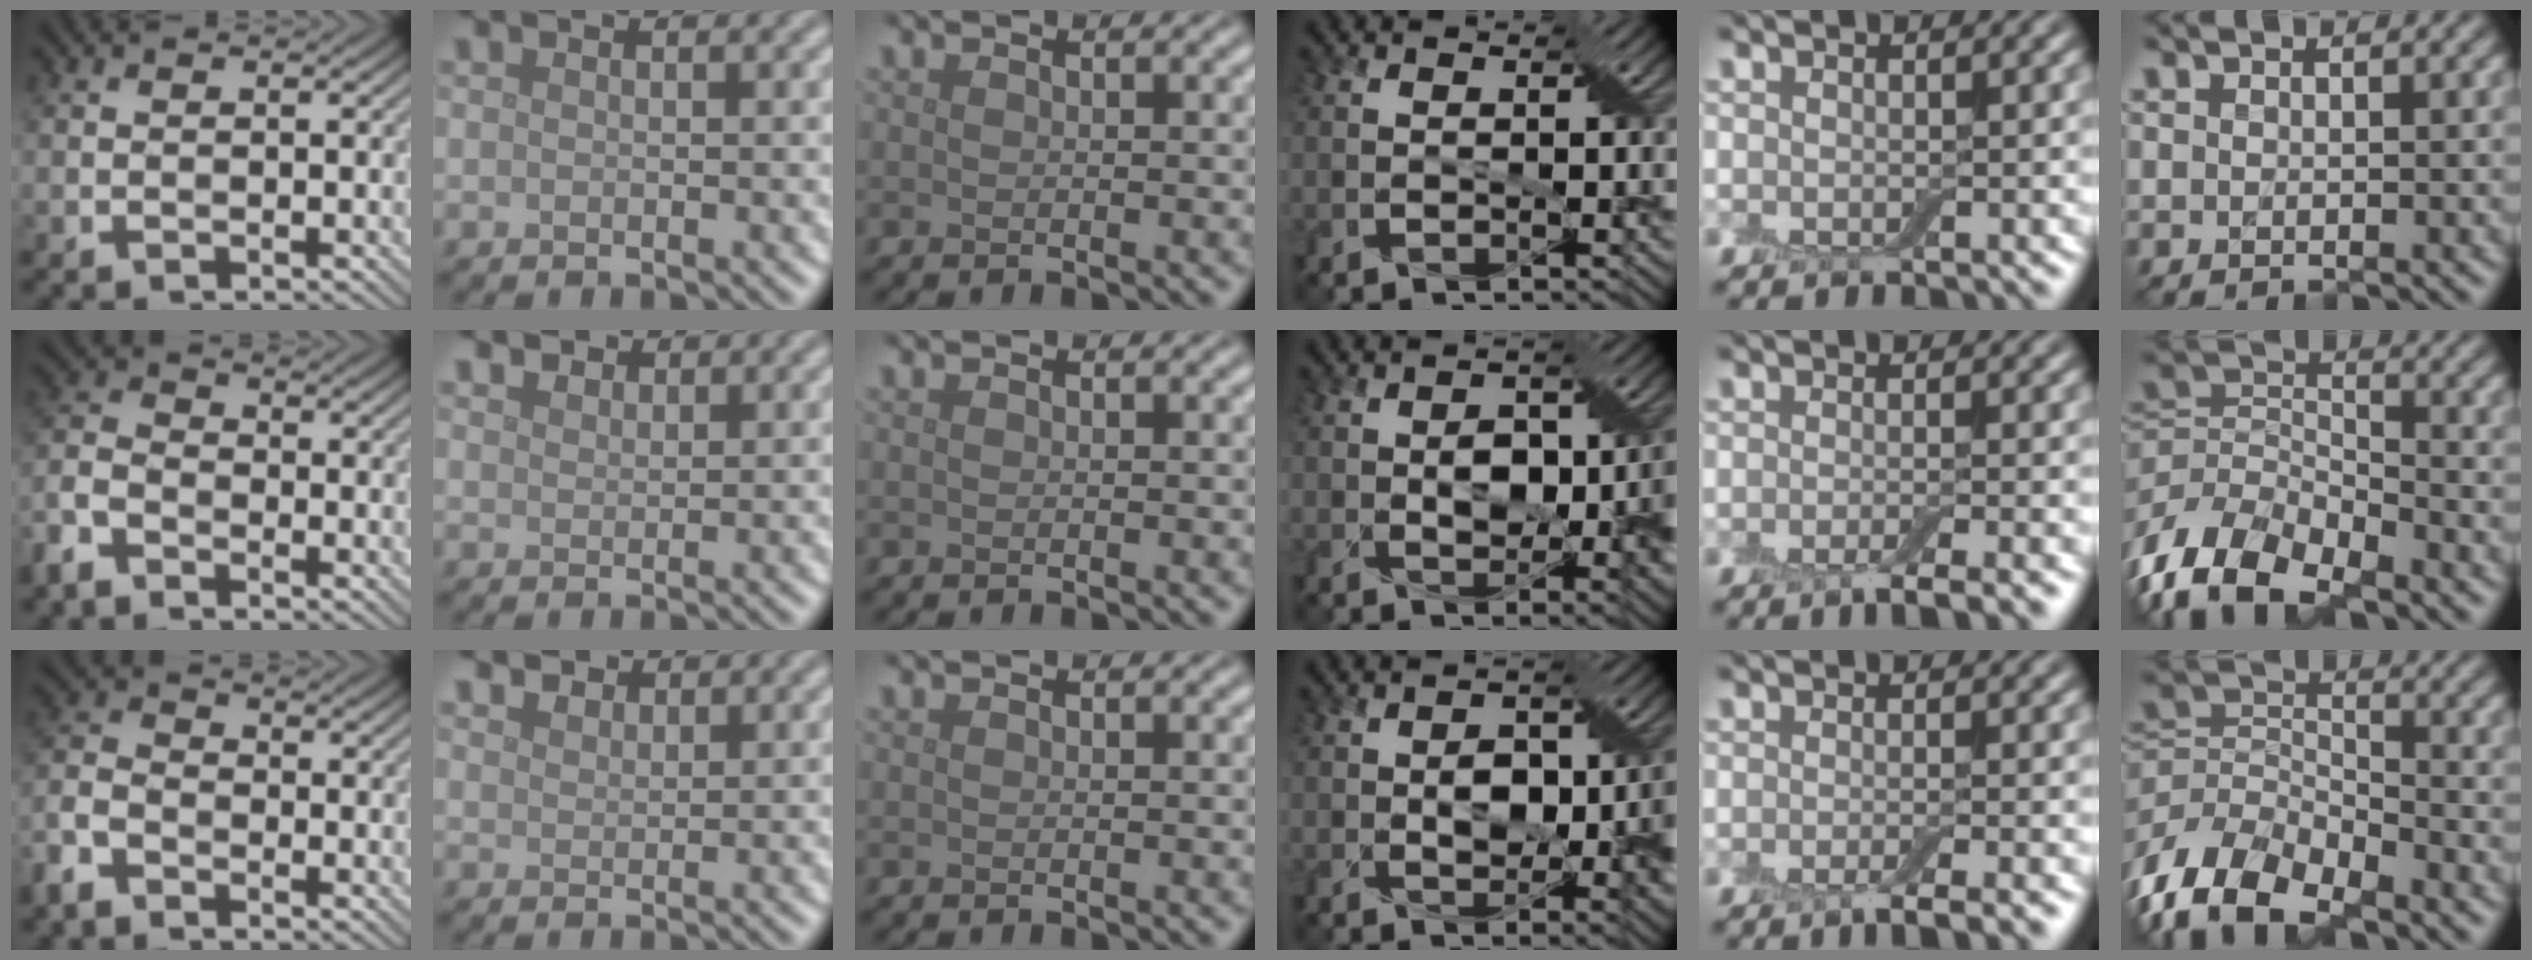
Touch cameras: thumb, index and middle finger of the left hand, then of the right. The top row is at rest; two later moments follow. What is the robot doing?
{"motion": "insert", "object": "backpack"}